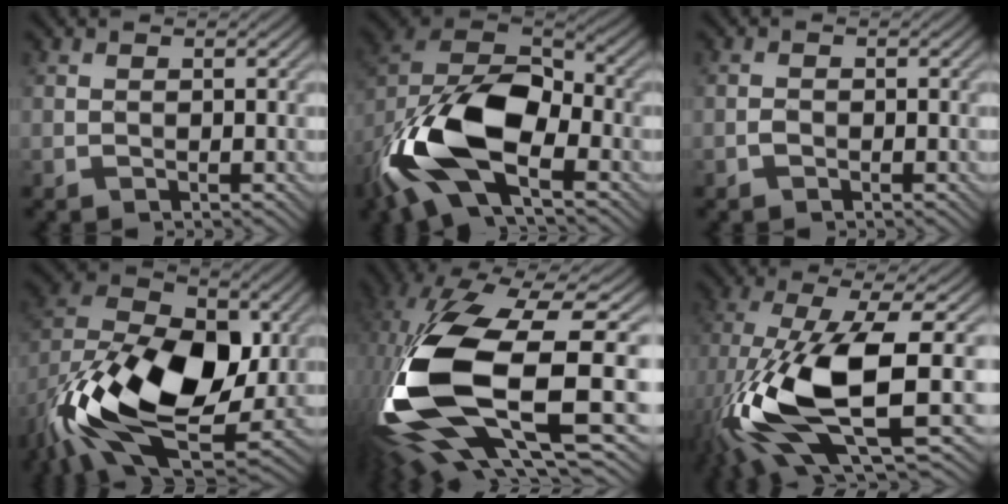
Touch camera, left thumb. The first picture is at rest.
{"total": 16.0, "force": [-6.4, 8.2, 12.1], "torque": [-0.261, -0.018, -0.130]}
{"total": 0.8, "force": [-0.5, 0.5, 0.4], "torque": [-0.007, -0.001, -0.011]}
{"total": 18.0, "force": [-4.4, 10.4, 14.1], "torque": [-0.269, 0.003, -0.093]}
{"total": 19.3, "force": [-1.5, 8.0, 17.5], "torque": [-0.397, -0.057, -0.001]}
{"total": 16.1, "force": [-4.0, 5.2, 14.7], "torque": [-0.329, -0.019, -0.063]}